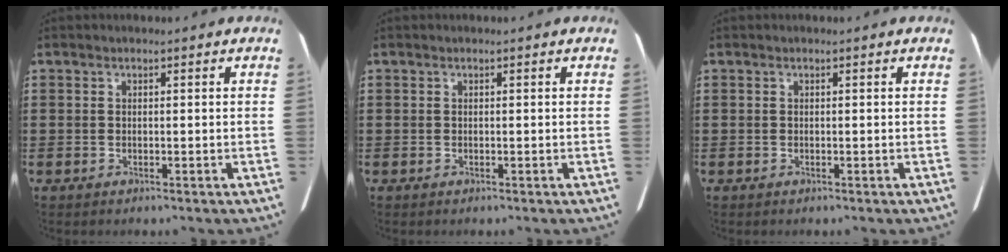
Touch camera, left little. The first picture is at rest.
{"total": 0.0}
{"total": 0.0}